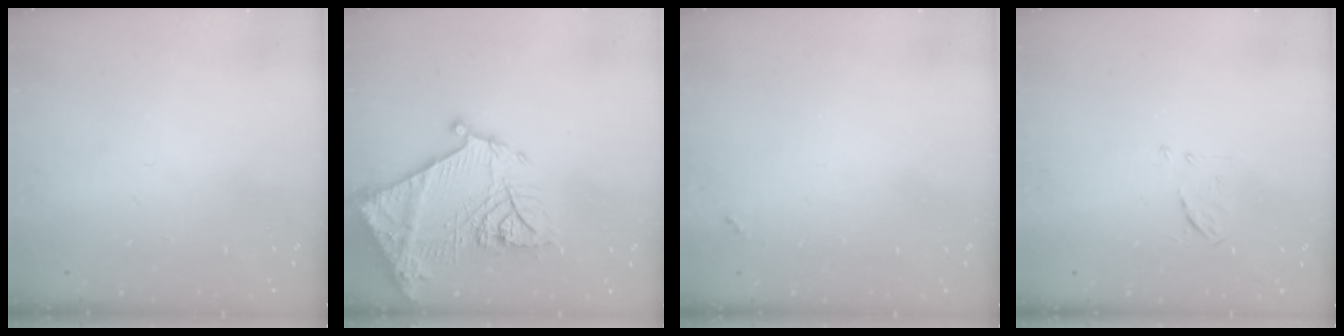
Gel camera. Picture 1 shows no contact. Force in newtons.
{"total": 22.6, "press": 22.5, "slide": 2.0}
{"total": 3.5, "press": 3.5, "slide": 0.3}
{"total": 5.3, "press": 5.2, "slide": 0.8}